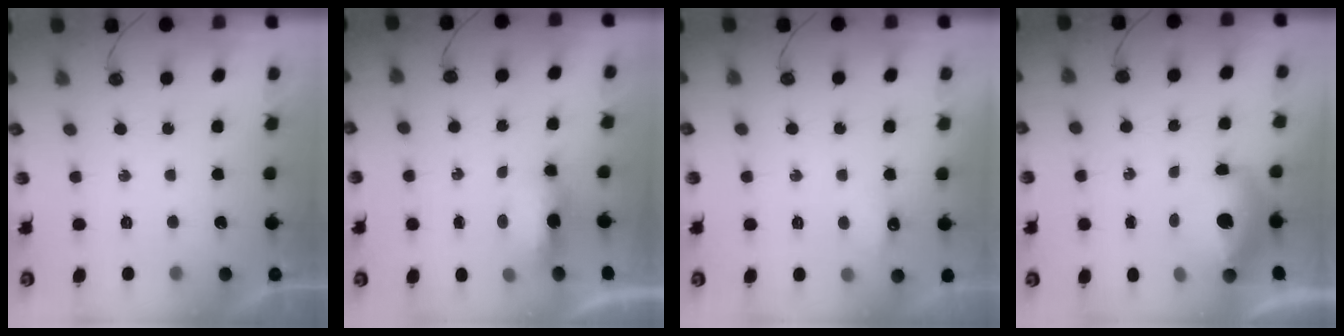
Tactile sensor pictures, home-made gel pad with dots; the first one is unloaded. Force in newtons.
{"total": 6.0, "press": 5.9, "slide": 0.8}
{"total": 4.5, "press": 4.5, "slide": 0.6}
{"total": 10.5, "press": 10.4, "slide": 1.2}